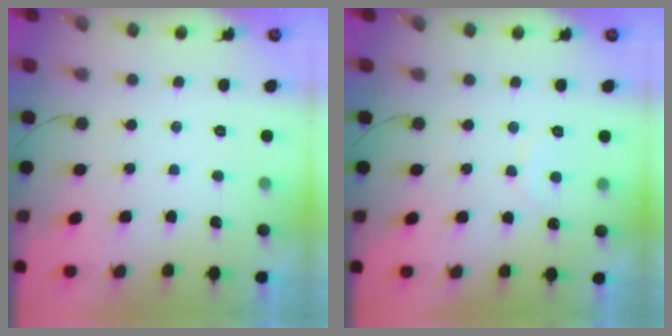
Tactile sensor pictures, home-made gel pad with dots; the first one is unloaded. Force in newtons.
{"total": 6.2, "press": 6.1, "slide": 0.4}